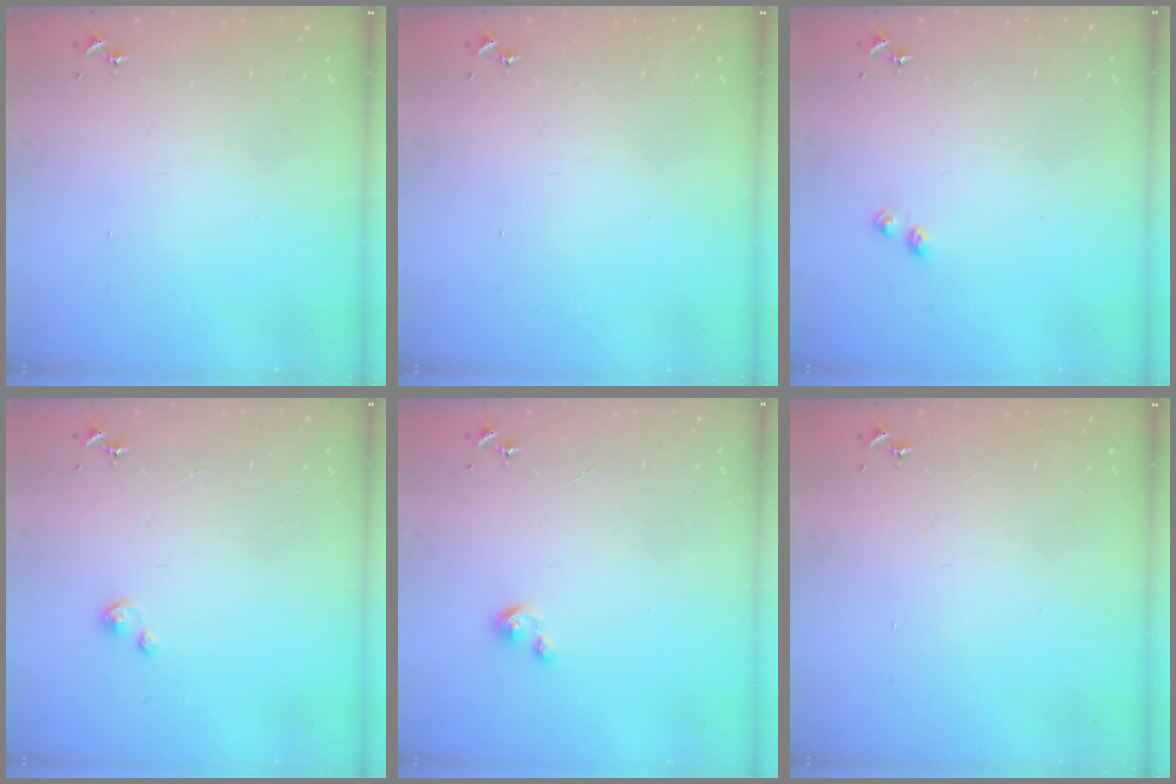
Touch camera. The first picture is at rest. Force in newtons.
{"total": 0.0}
{"total": 3.1, "press": 3.1, "slide": 0.4}
{"total": 1.5, "press": 1.5, "slide": 0.2}
{"total": 3.2, "press": 3.2, "slide": 0.3}
{"total": 0.0}